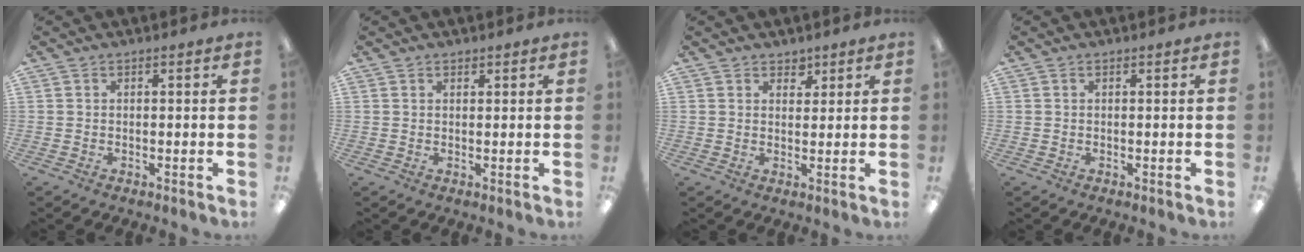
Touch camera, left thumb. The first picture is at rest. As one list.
[{"total": 0.7, "force": [0.6, 0.3, 0.1], "torque": [-0.001, 0.001, 0.012]}, {"total": 2.6, "force": [2.0, 1.6, 0.4], "torque": [0.005, -0.009, 0.035]}, {"total": 0.0}]